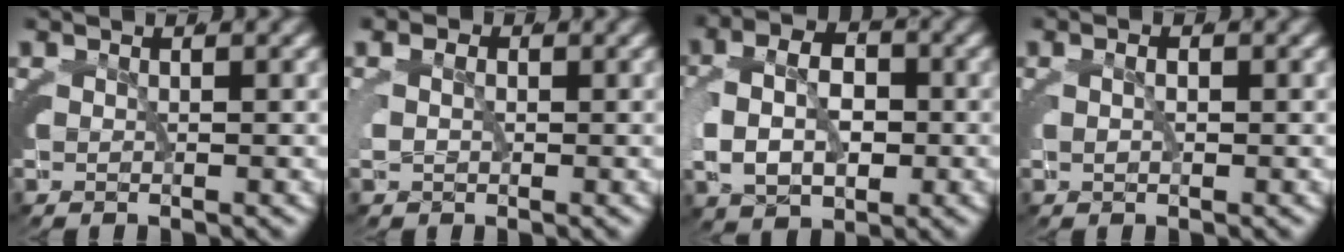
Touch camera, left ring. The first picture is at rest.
{"total": 1.4, "force": [0.0, 1.3, 0.7], "torque": [-0.021, 0.000, -0.005]}
{"total": 6.3, "force": [-0.8, 4.2, 4.6], "torque": [-0.075, 0.000, -0.014]}
{"total": 1.0, "force": [0.1, 0.2, 1.0], "torque": [-0.008, 0.008, -0.002]}